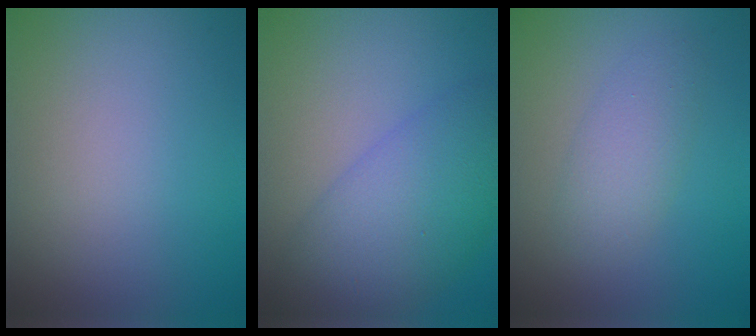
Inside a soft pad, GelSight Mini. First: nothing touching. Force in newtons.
{"total": 7.3, "press": 7.3, "slide": 0.1}
{"total": 2.8, "press": 2.8, "slide": 0.1}